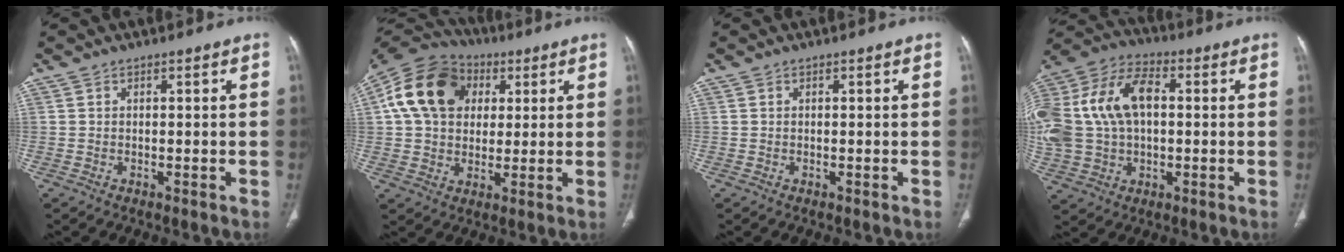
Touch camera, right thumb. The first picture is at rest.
{"total": 17.1, "force": [4.4, 12.9, 10.2], "torque": [-0.181, 0.015, 0.069]}
{"total": 0.0}
{"total": 24.3, "force": [3.0, 15.9, 18.1], "torque": [-0.420, 0.039, 0.059]}